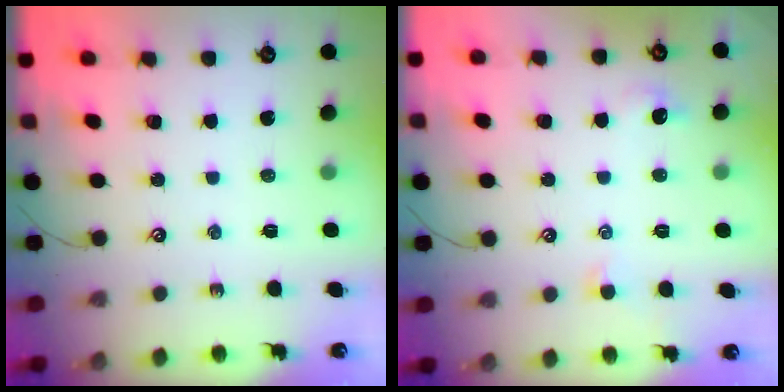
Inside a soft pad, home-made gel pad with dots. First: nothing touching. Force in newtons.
{"total": 0.7, "press": 0.1, "slide": 0.7}